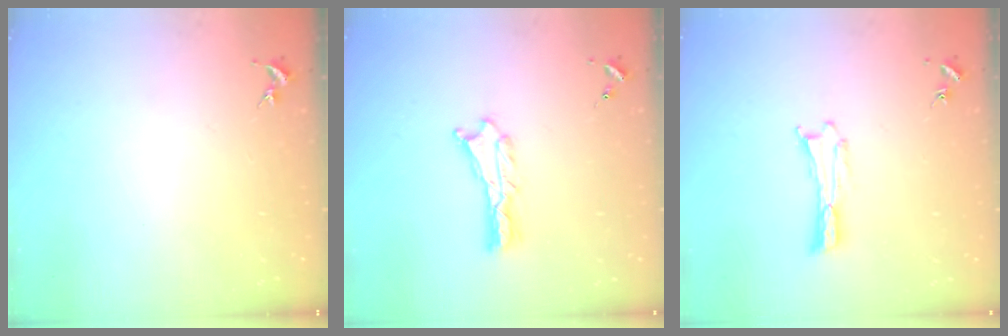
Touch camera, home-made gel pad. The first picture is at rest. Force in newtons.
{"total": 1.1, "press": 1.1, "slide": 0.2}
{"total": 0.0}